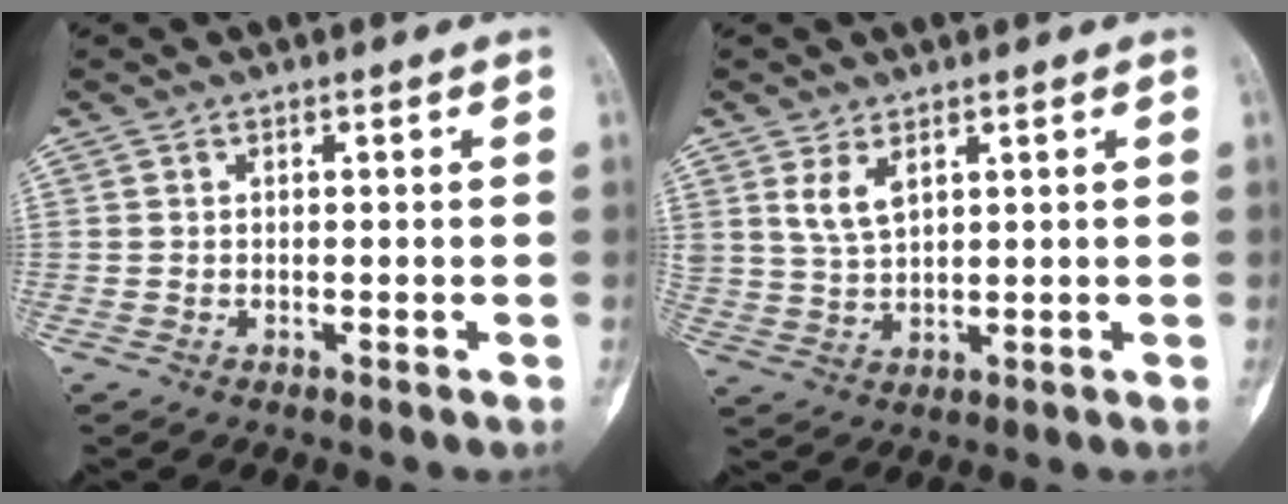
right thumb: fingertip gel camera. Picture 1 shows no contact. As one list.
[{"total": 4.5, "force": [2.4, 2.1, 3.2], "torque": [-0.062, -0.014, 0.056]}]